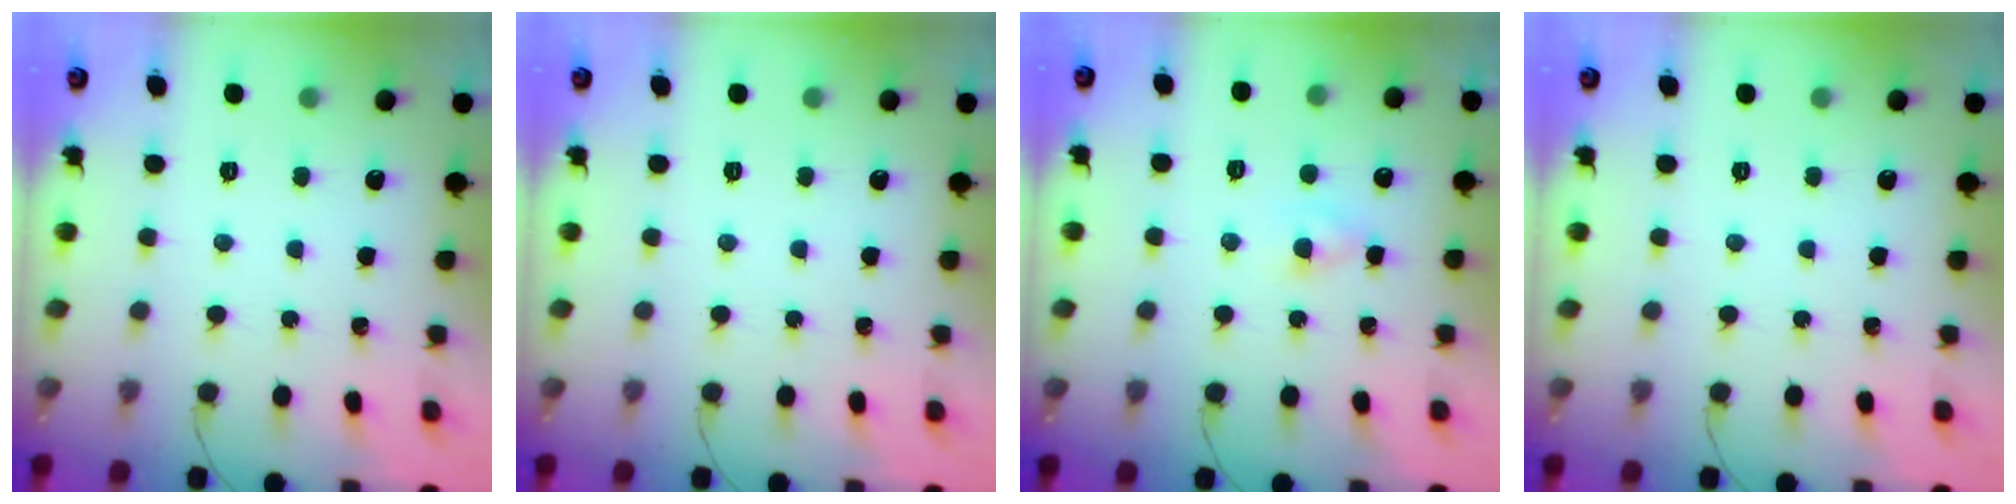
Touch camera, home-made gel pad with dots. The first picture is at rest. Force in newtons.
{"total": 0.0}
{"total": 1.9, "press": 1.7, "slide": 0.9}
{"total": 0.0}